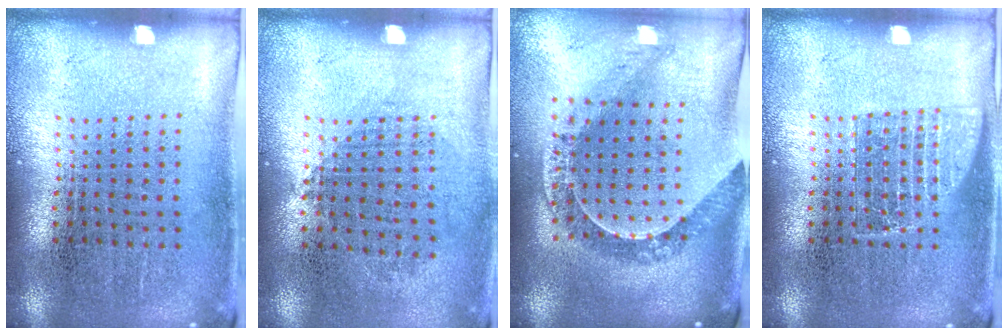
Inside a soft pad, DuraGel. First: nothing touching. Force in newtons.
{"total": 0.9, "press": 0.8, "slide": 0.4}
{"total": 1.1, "press": 1.1, "slide": 0.1}
{"total": 1.8, "press": 1.7, "slide": 0.5}